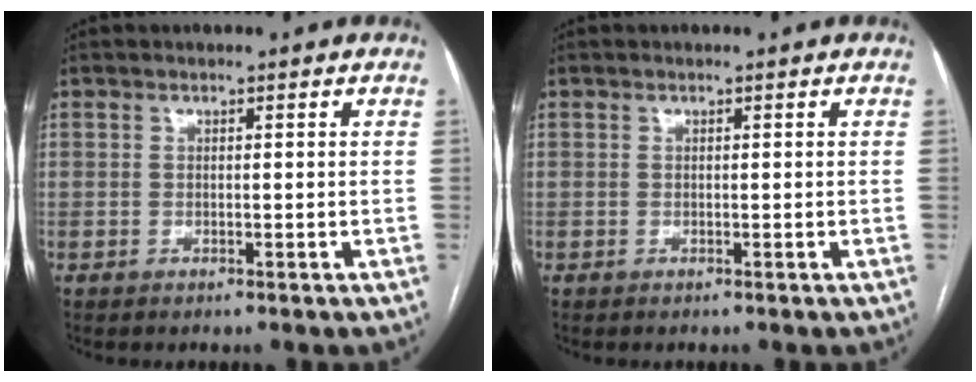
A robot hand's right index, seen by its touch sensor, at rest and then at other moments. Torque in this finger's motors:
{"motor_torque": [0.01, 0.01, 0.00, 0.00]}